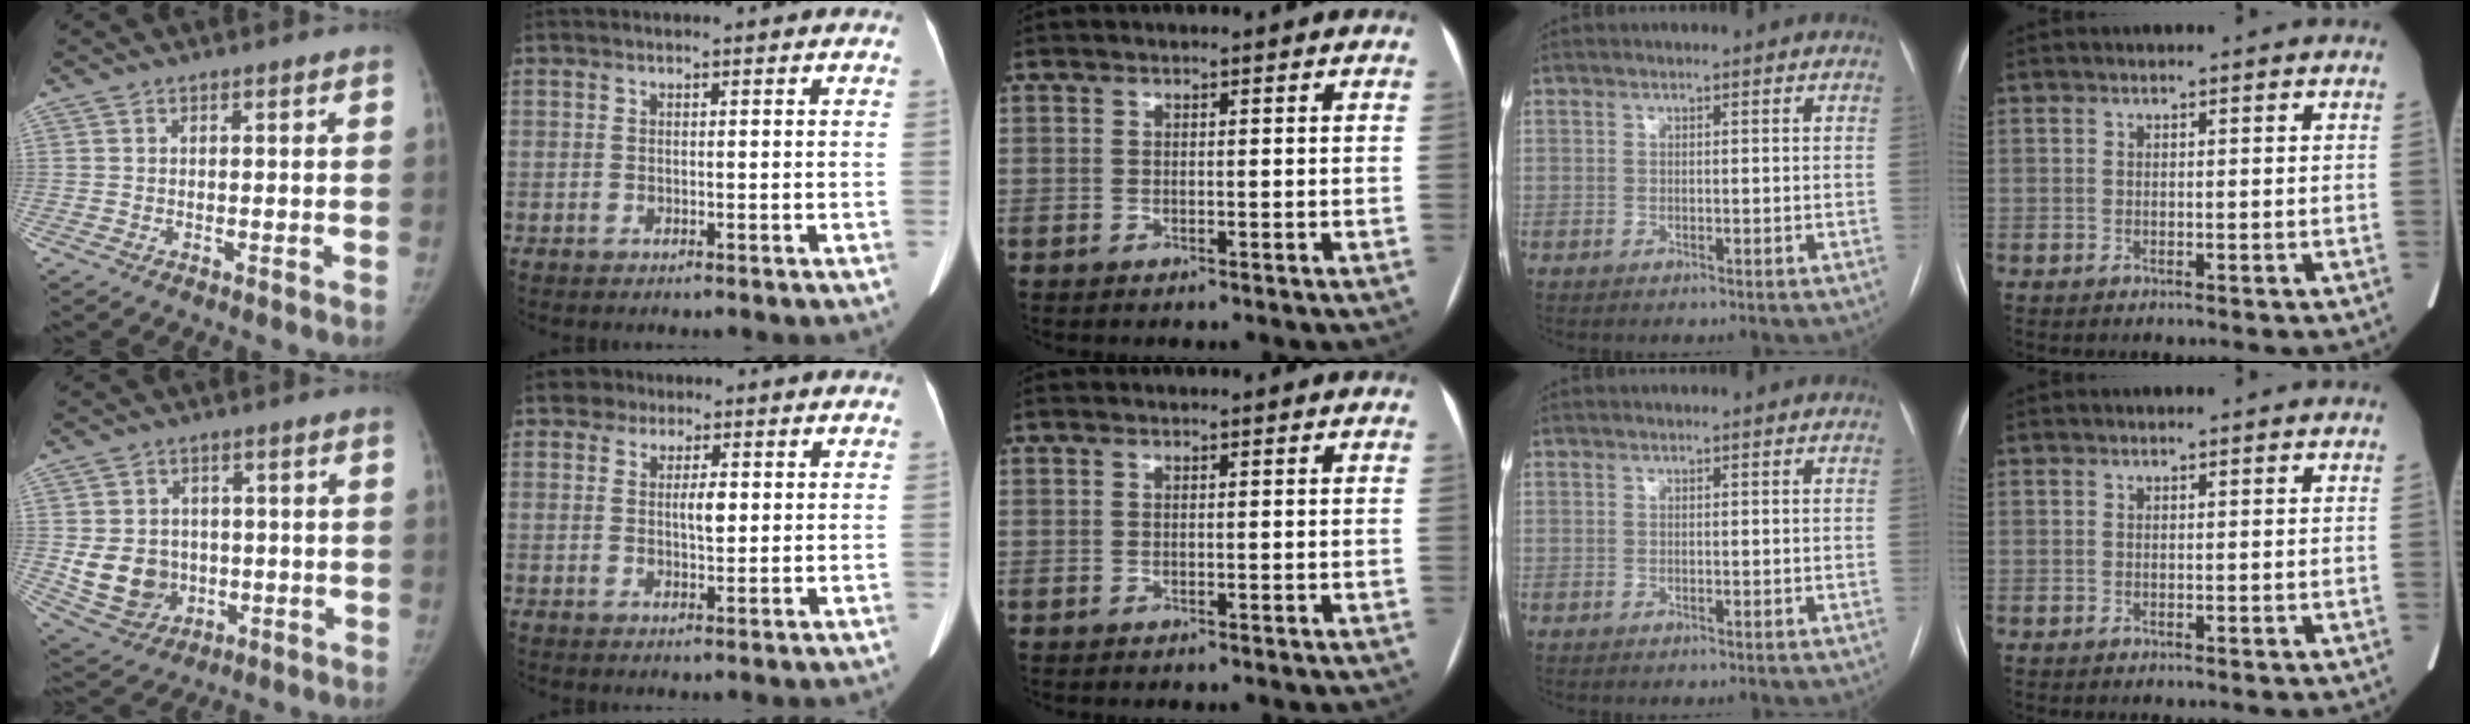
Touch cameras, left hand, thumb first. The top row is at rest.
{"thumb": {"total": 10.0, "force": [-0.8, 8.7, 4.8], "torque": [-0.049, 0.004, 0.010]}, "index": {"total": 4.4, "force": [1.1, 2.9, 3.1], "torque": [-0.050, 0.012, 0.016]}}